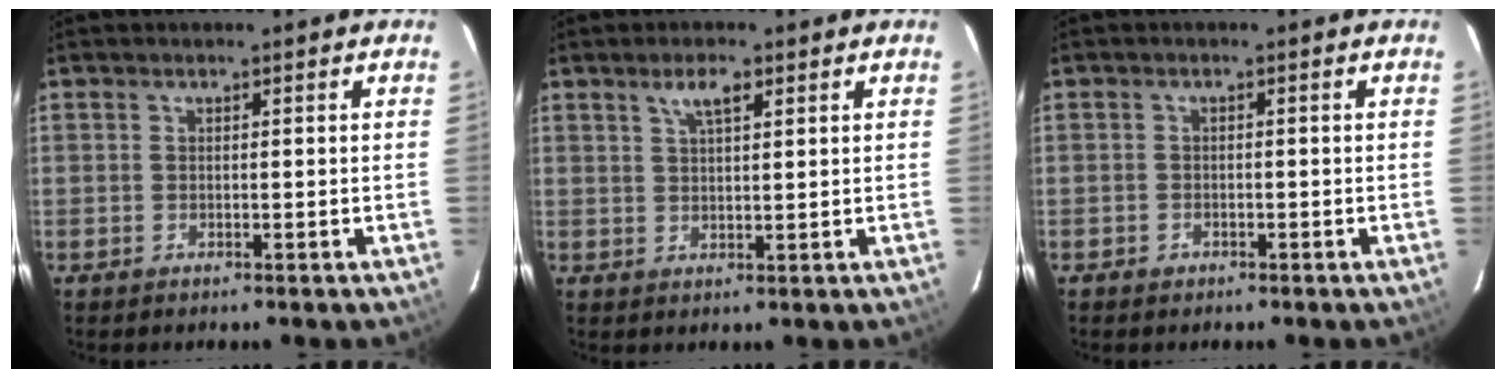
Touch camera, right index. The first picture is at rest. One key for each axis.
{"total": 3.8, "fx": 2.2, "fy": 1.2, "fz": 2.9, "tx": -0.050, "ty": 0.008, "tz": 0.040}
{"total": 1.6, "fx": -0.9, "fy": 1.2, "fz": 0.3, "tx": -0.004, "ty": 0.004, "tz": -0.013}